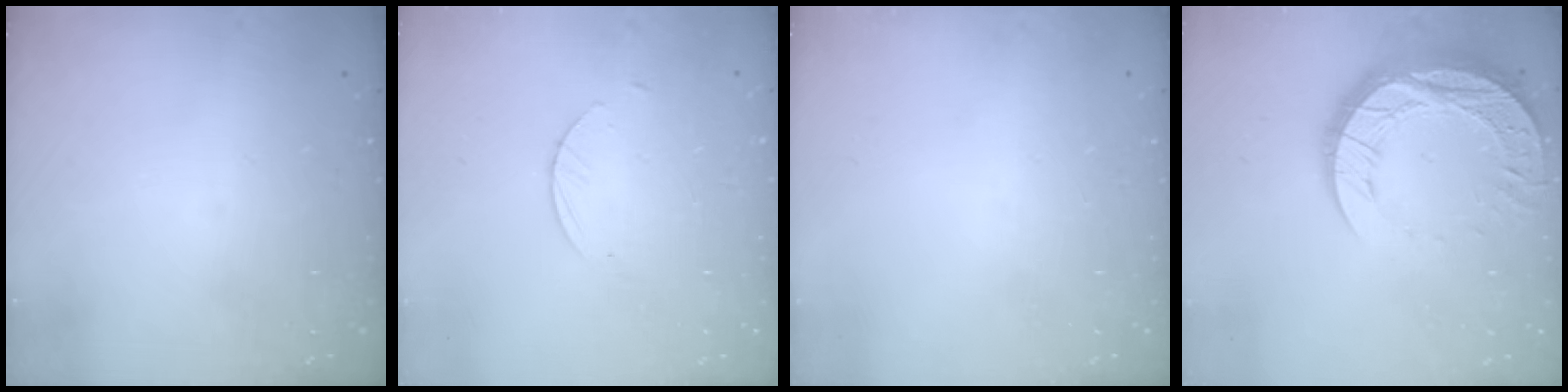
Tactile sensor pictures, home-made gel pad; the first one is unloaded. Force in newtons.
{"total": 2.1, "press": 2.1, "slide": 0.2}
{"total": 0.0}
{"total": 18.4, "press": 18.4, "slide": 1.6}